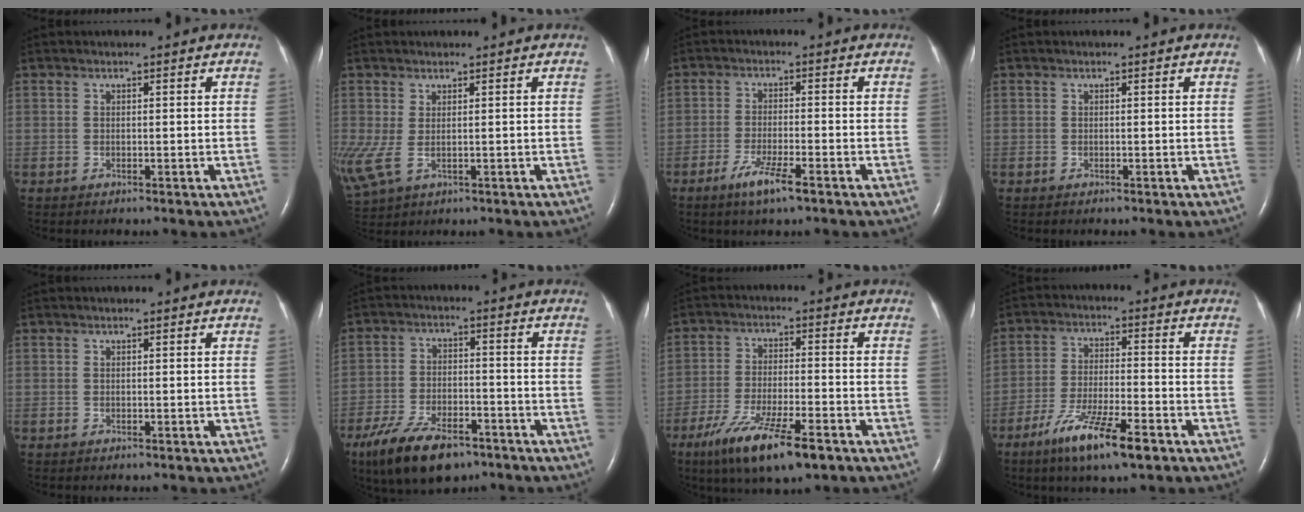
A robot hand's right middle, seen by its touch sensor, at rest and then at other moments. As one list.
[{"total": 5.7, "force": [-0.6, 2.7, 5.0], "torque": [-0.130, -0.005, 0.000]}, {"total": 5.2, "force": [-3.2, 0.3, 4.1], "torque": [-0.081, -0.009, -0.060]}, {"total": 0.0}, {"total": 0.0}, {"total": 12.3, "force": [-8.5, 4.9, 7.5], "torque": [-0.145, -0.014, -0.147]}, {"total": 12.5, "force": [-7.7, 2.2, 9.5], "torque": [-0.174, -0.027, -0.129]}, {"total": 11.1, "force": [-6.7, 1.5, 8.7], "torque": [-0.162, -0.022, -0.116]}]